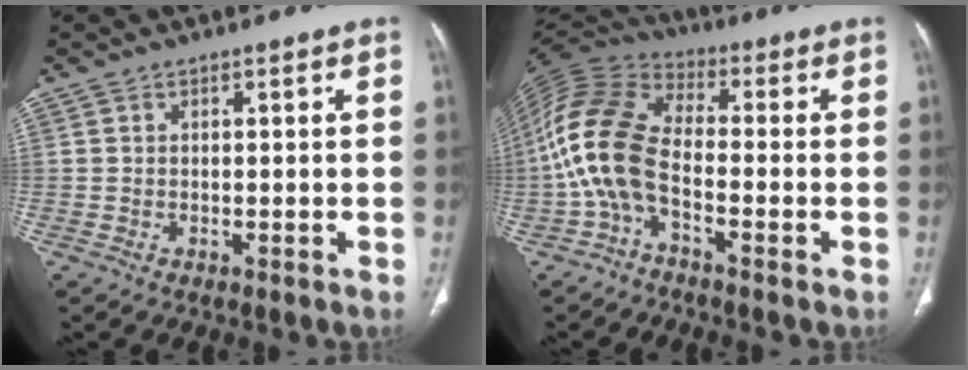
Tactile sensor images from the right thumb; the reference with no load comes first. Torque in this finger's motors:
{"motor_torque": [0.12, 1.15, 1.78, -0.43, 0.50]}